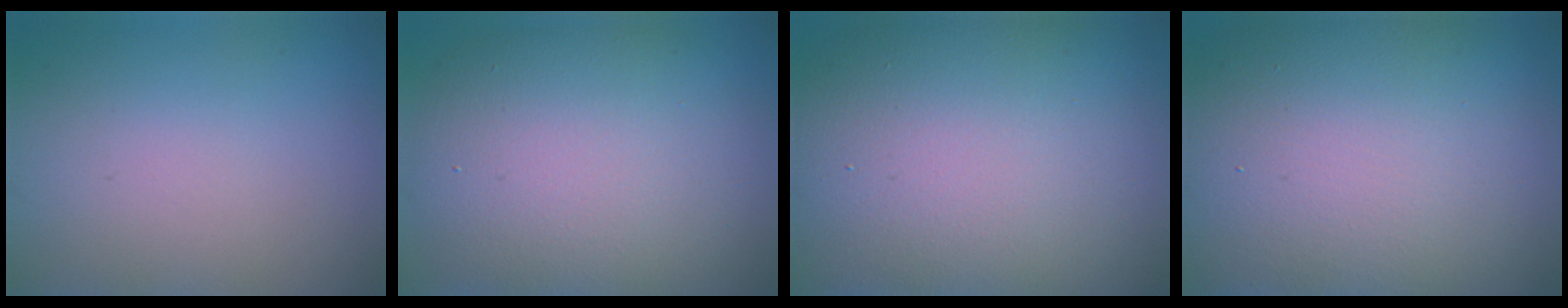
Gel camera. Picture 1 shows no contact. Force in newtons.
{"total": 11.2, "press": 11.2, "slide": 0.4}
{"total": 15.9, "press": 15.8, "slide": 1.3}
{"total": 16.9, "press": 16.9, "slide": 0.6}